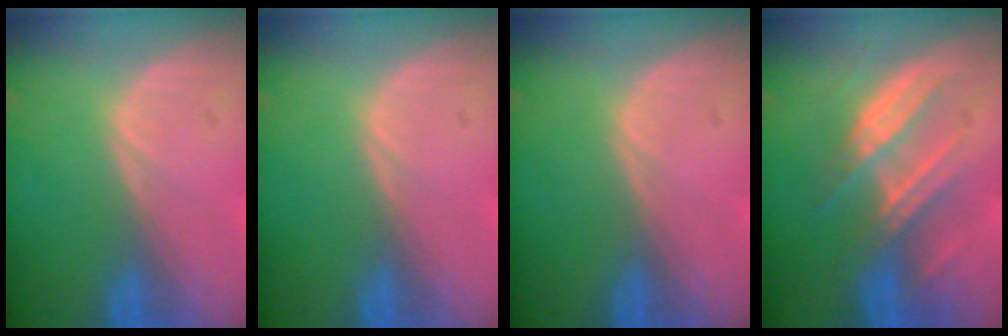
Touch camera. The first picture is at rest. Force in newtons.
{"total": 0.0}
{"total": 0.0}
{"total": 7.3, "press": 7.0, "slide": 1.9}